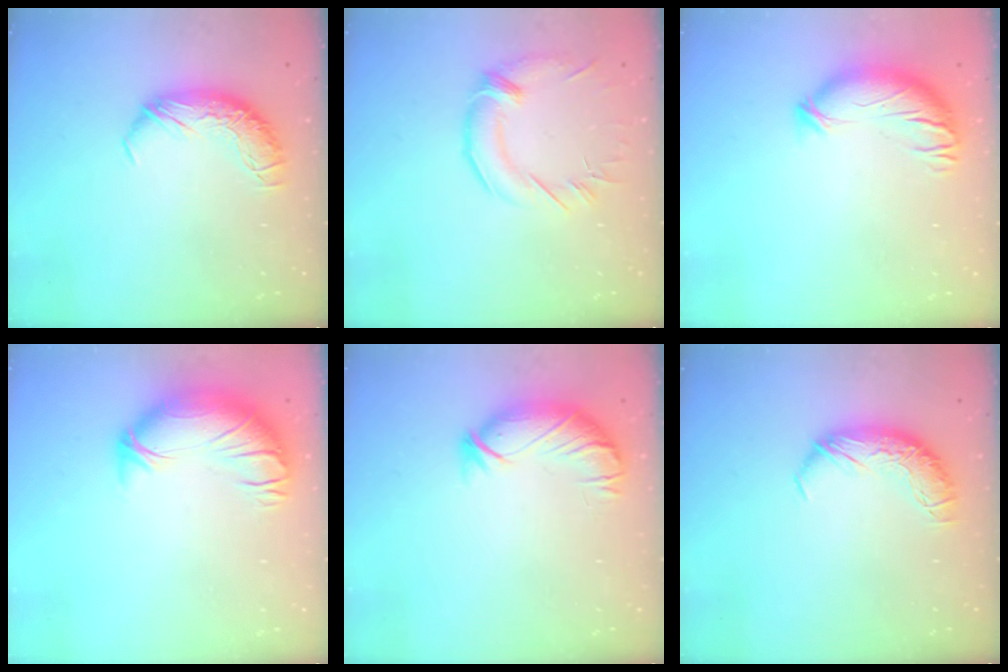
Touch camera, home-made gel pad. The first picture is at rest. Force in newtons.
{"total": 1.5, "press": 0.3, "slide": 1.5}
{"total": 3.8, "press": 2.8, "slide": 2.6}
{"total": 3.5, "press": 0.9, "slide": 3.4}
{"total": 3.8, "press": 3.2, "slide": 2.0}
{"total": 0.0}